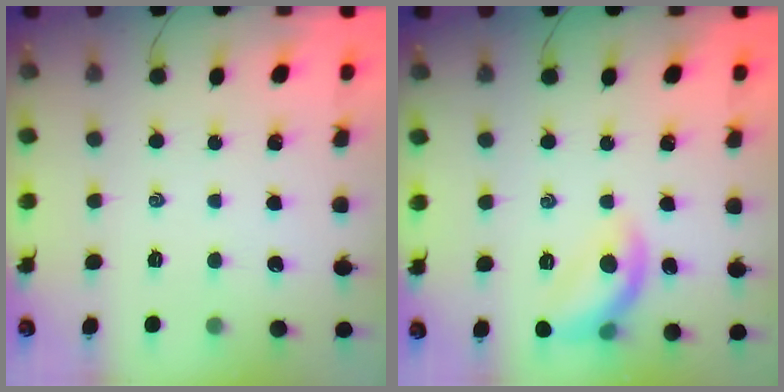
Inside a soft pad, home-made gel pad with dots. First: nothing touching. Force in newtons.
{"total": 10.9, "press": 10.9, "slide": 0.5}